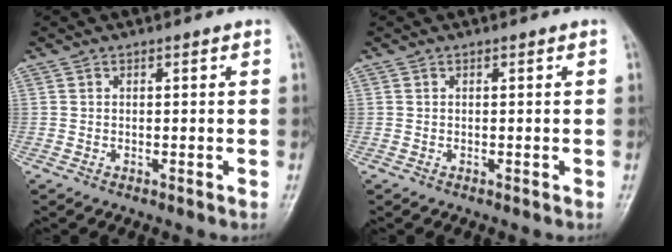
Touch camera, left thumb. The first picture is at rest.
{"total": 0.0}